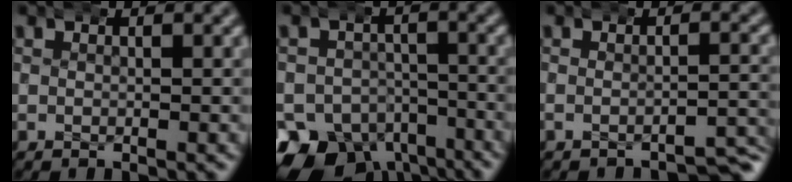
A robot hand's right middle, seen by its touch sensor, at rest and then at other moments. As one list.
[{"total": 14.6, "force": [-8.5, 10.5, 5.5], "torque": [-0.090, -0.063, -0.130]}, {"total": 3.1, "force": [-3.0, 0.1, 0.7], "torque": [-0.007, 0.001, -0.050]}]